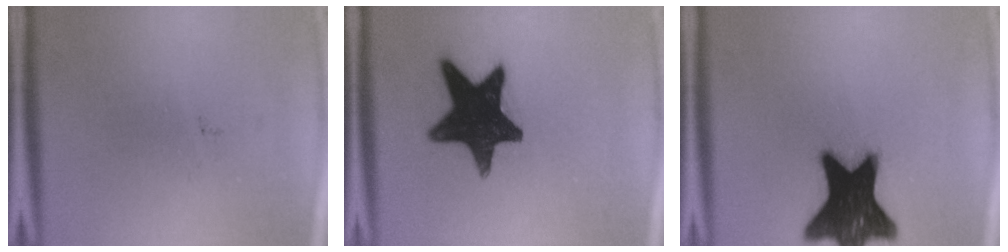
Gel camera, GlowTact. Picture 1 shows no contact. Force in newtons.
{"total": 17.2}
{"total": 19.6}